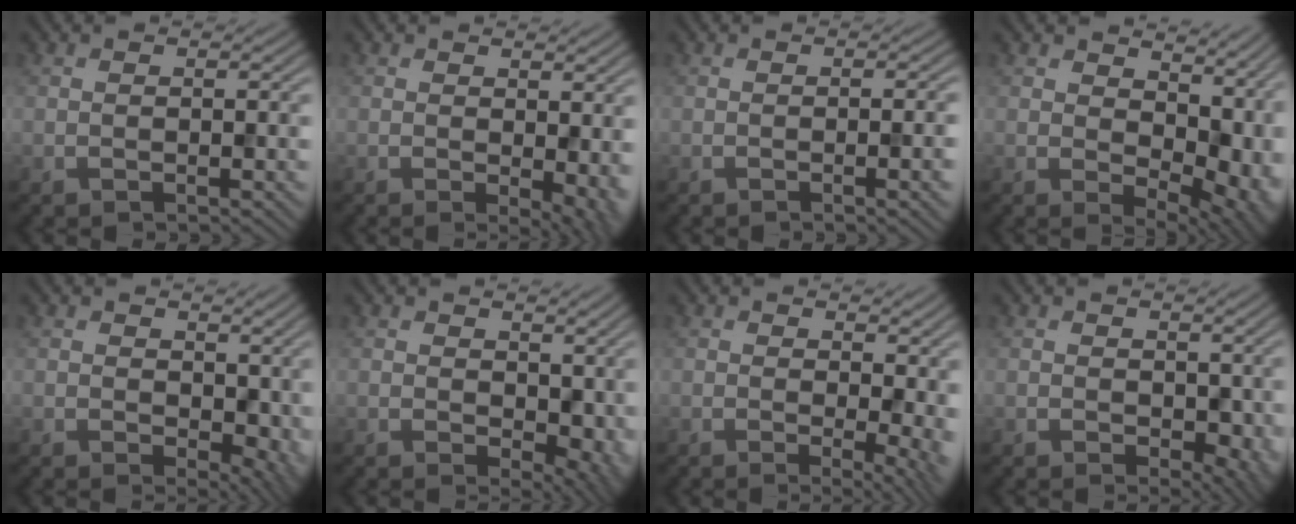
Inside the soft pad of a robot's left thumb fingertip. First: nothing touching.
{"total": 3.6, "force": [-0.3, 1.5, 3.2], "torque": [-0.041, -0.009, 0.000]}
{"total": 2.6, "force": [-0.6, 0.0, 2.6], "torque": [-0.032, 0.002, -0.007]}
{"total": 10.2, "force": [2.9, 6.3, 7.5], "torque": [-0.085, -0.023, 0.073]}
{"total": 6.6, "force": [0.6, 4.4, 4.8], "torque": [-0.077, -0.022, 0.025]}
{"total": 6.8, "force": [1.0, 4.5, 5.0], "torque": [-0.080, -0.020, 0.030]}
{"total": 5.3, "force": [1.1, 1.8, 4.9], "torque": [-0.060, 0.000, 0.016]}
{"total": 3.9, "force": [0.1, 2.6, 2.9], "torque": [-0.049, -0.017, 0.011]}